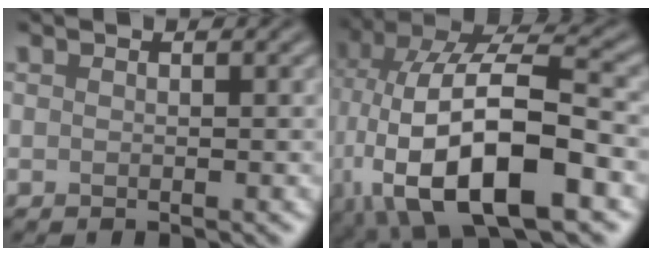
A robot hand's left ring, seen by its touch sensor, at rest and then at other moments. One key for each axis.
{"total": 15.8, "fx": -4.0, "fy": 7.2, "fz": 13.6, "tx": -0.245, "ty": 0.001, "tz": -0.062}